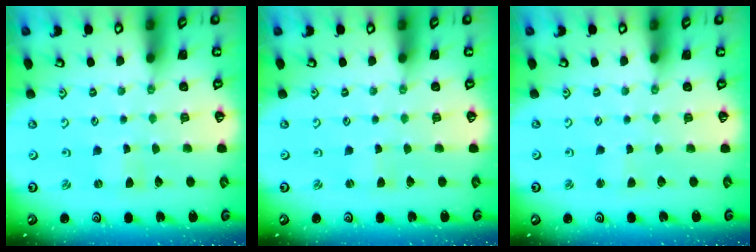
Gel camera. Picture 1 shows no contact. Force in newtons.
{"total": 0.8, "press": 0.8, "slide": 0.2}
{"total": 1.5, "press": 1.5, "slide": 0.1}